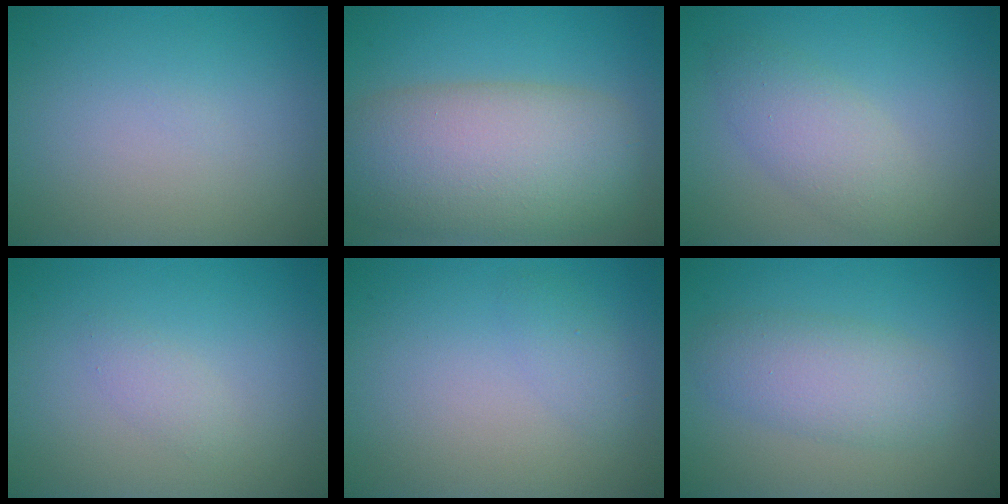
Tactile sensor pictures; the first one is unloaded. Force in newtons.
{"total": 10.6, "press": 10.6, "slide": 0.6}
{"total": 3.3, "press": 3.3, "slide": 0.1}
{"total": 1.1, "press": 1.1, "slide": 0.1}
{"total": 1.2, "press": 1.2, "slide": 0.1}
{"total": 4.0, "press": 4.0, "slide": 0.0}